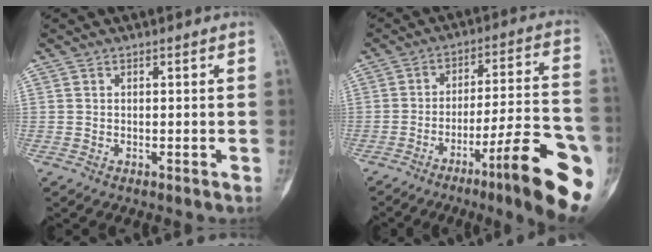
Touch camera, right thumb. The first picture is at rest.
{"total": 18.7, "force": [-8.7, 2.8, 16.3], "torque": [-0.205, 0.048, -0.122]}